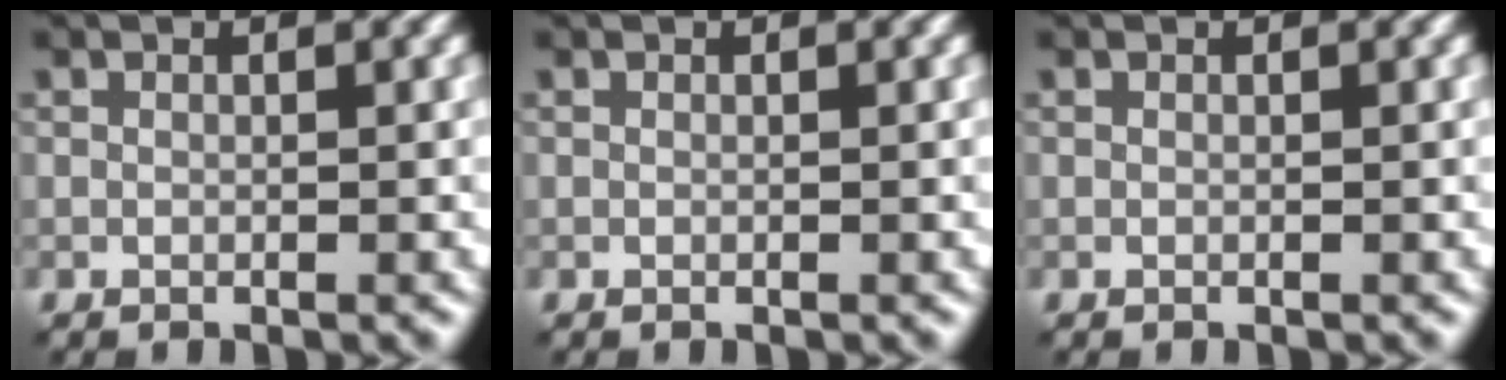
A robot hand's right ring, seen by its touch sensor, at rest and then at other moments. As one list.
[{"total": 0.0}, {"total": 0.0}]